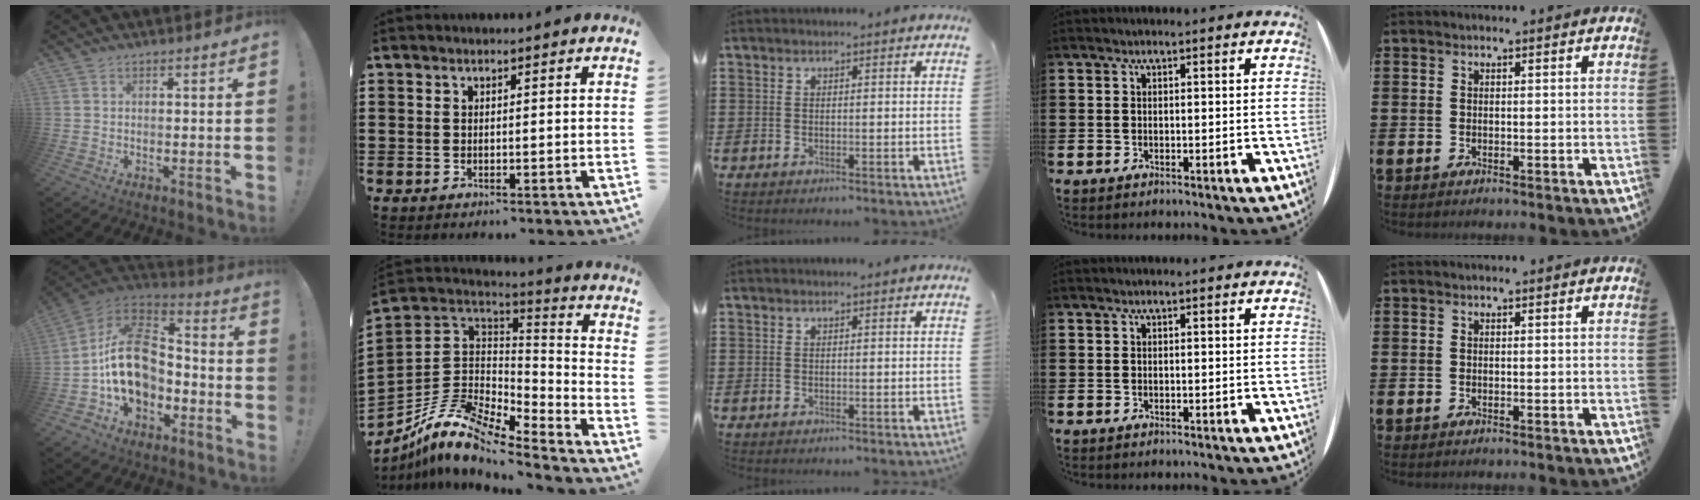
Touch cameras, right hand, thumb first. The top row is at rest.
{"thumb": {"total": 19.6, "force": [-1.7, 13.9, 13.6], "torque": [-0.230, 0.021, -0.020]}, "index": {"total": 10.5, "force": [-8.1, 4.2, 5.3], "torque": [-0.129, 0.007, -0.167]}}